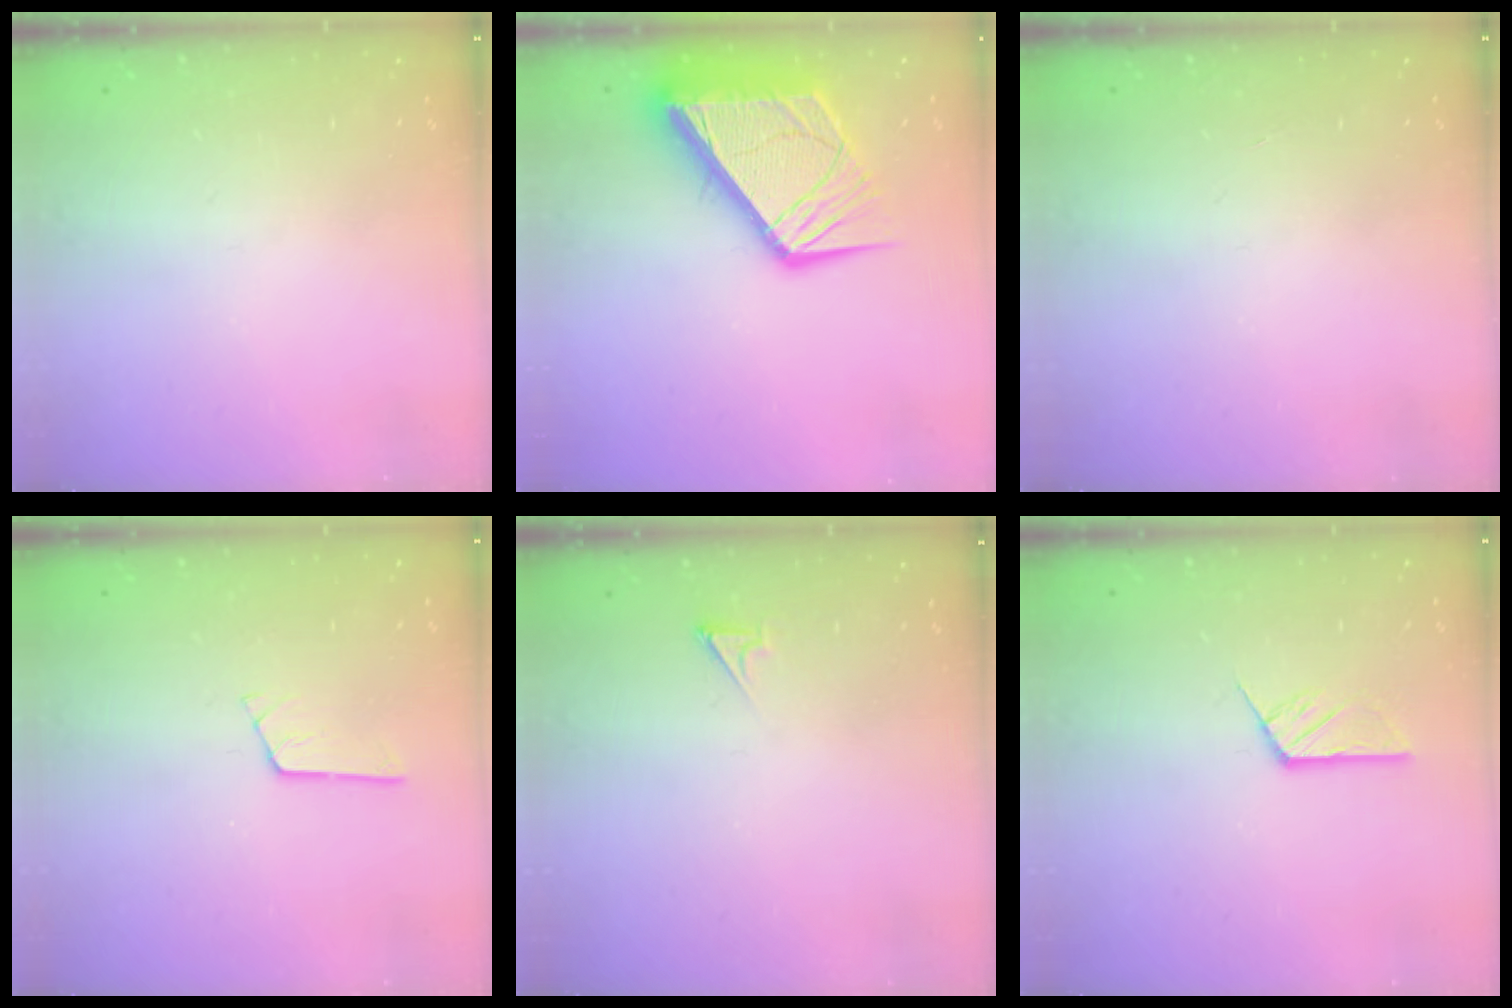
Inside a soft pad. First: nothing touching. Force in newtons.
{"total": 20.5, "press": 20.4, "slide": 2.4}
{"total": 0.0}
{"total": 3.1, "press": 3.1, "slide": 0.3}
{"total": 2.2, "press": 2.2, "slide": 0.3}
{"total": 4.8, "press": 4.8, "slide": 0.3}